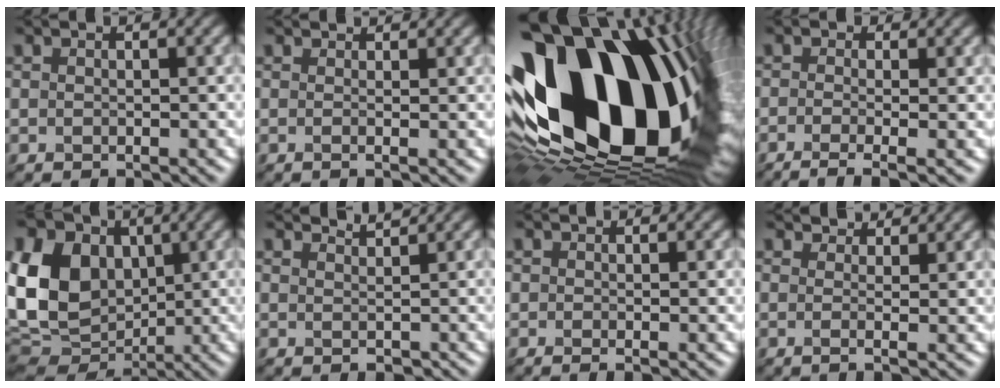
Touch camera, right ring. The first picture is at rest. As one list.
[{"total": 1.8, "force": [1.3, 0.4, 1.1], "torque": [-0.023, -0.011, 0.001]}, {"total": 23.3, "force": [1.8, 13.7, 18.7], "torque": [-0.353, -0.056, 0.035]}, {"total": 3.6, "force": [-1.1, 1.6, 3.0], "torque": [-0.040, -0.003, -0.033]}, {"total": 15.2, "force": [2.3, 11.6, 9.5], "torque": [-0.215, 0.018, 0.044]}, {"total": 1.7, "force": [1.6, 0.1, 0.4], "torque": [-0.012, -0.001, 0.022]}, {"total": 0.6, "force": [-0.1, 0.1, 0.6], "torque": [-0.011, -0.007, -0.004]}, {"total": 4.3, "force": [3.4, 1.1, 2.4], "torque": [-0.036, 0.000, 0.020]}]